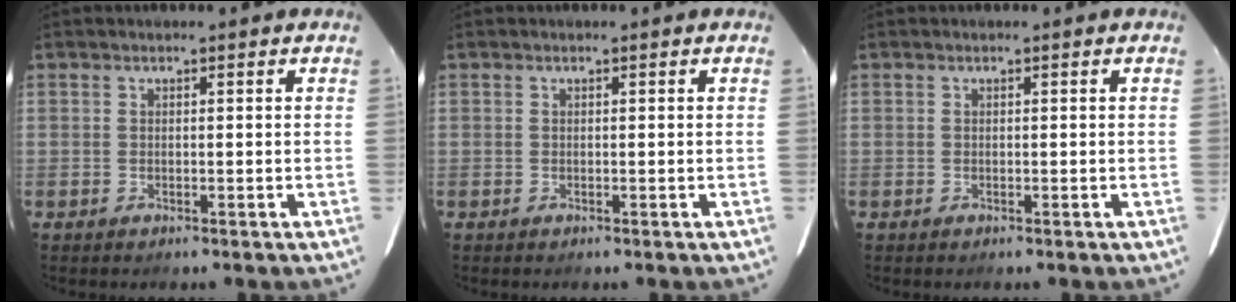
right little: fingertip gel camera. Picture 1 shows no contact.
{"total": 0.0}
{"total": 0.0}